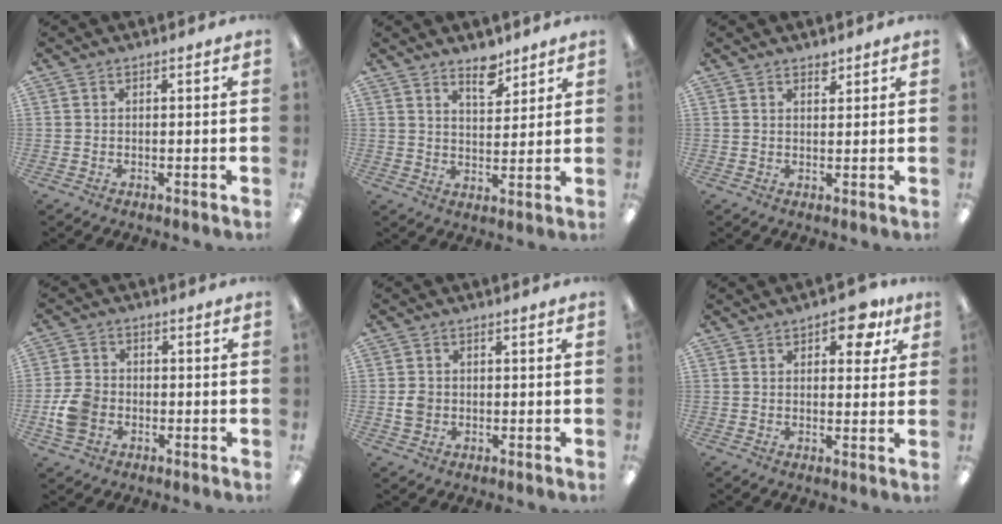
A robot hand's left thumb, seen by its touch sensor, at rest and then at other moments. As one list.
[{"total": 6.9, "force": [5.5, 3.0, 2.9], "torque": [-0.032, -0.038, 0.096]}, {"total": 2.1, "force": [1.8, 0.9, 0.6], "torque": [0.002, -0.011, 0.030]}, {"total": 7.0, "force": [-2.0, 5.4, 4.0], "torque": [-0.075, 0.011, -0.037]}, {"total": 2.7, "force": [-0.2, 2.4, 1.2], "torque": [-0.014, 0.001, -0.006]}, {"total": 7.9, "force": [4.3, 3.9, 5.4], "torque": [-0.050, -0.020, 0.065]}]